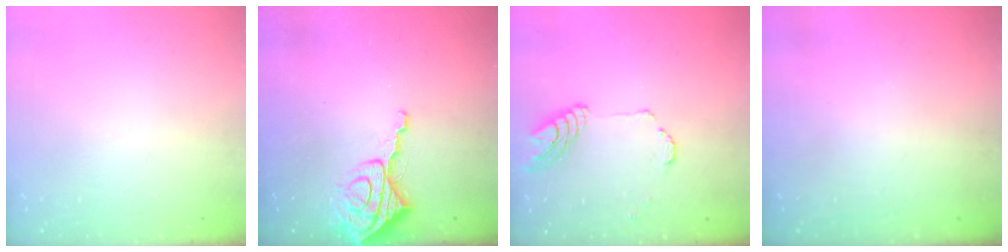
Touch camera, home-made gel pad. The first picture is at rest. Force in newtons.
{"total": 8.2, "press": 8.1, "slide": 0.7}
{"total": 9.8, "press": 9.7, "slide": 0.7}
{"total": 0.0}